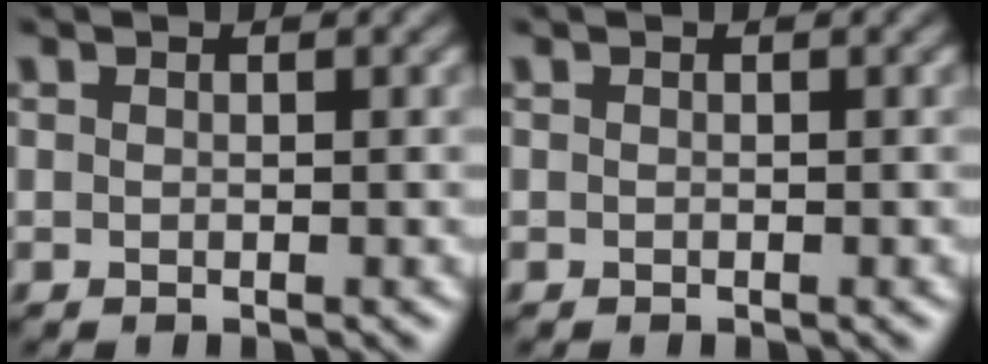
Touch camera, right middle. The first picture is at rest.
{"total": 0.0}